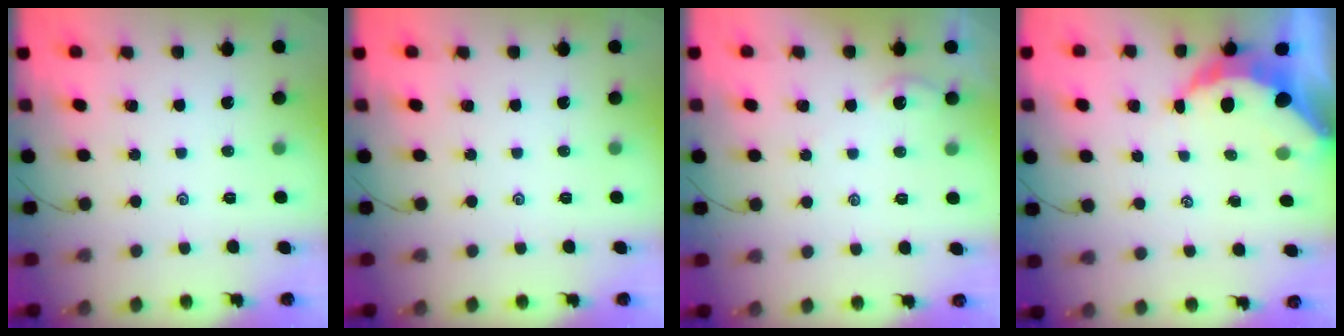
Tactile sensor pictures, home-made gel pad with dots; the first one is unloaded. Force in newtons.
{"total": 0.0}
{"total": 1.0, "press": 1.0, "slide": 0.2}
{"total": 7.9, "press": 7.8, "slide": 1.1}